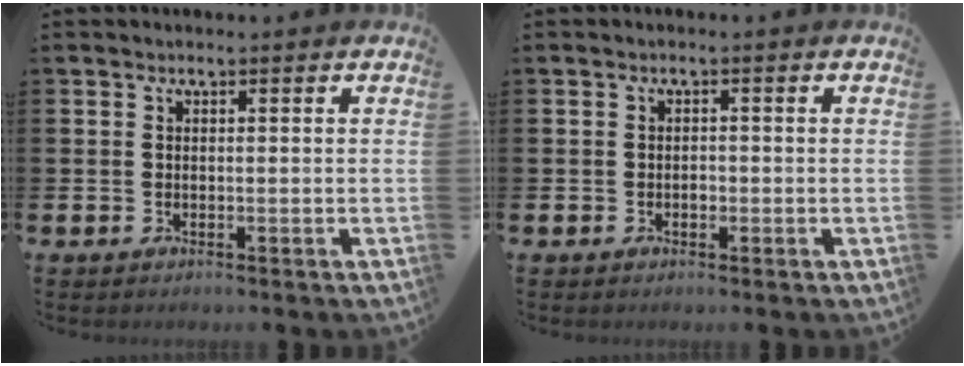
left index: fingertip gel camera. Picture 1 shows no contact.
{"total": 0.9, "force": [-0.3, 0.7, 0.5], "torque": [-0.009, 0.002, -0.007]}